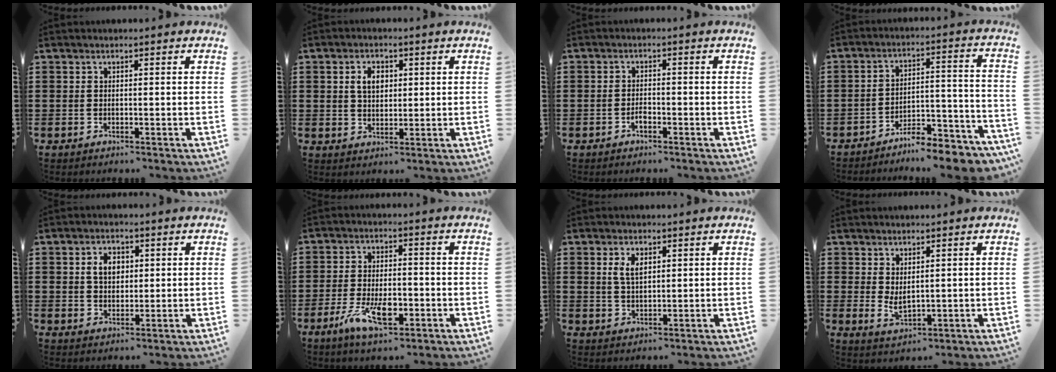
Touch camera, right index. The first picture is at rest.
{"total": 3.8, "force": [0.9, 2.6, 2.6], "torque": [-0.060, 0.013, 0.014]}
{"total": 1.5, "force": [-1.0, 0.6, 1.0], "torque": [-0.022, 0.000, -0.018]}
{"total": 7.1, "force": [-6.9, 0.5, 1.5], "torque": [-0.016, 0.016, -0.134]}
{"total": 3.8, "force": [0.9, 2.7, 2.5], "torque": [-0.058, 0.014, 0.013]}
{"total": 8.0, "force": [-3.2, 3.4, 6.5], "torque": [-0.136, -0.004, -0.057]}
{"total": 3.4, "force": [1.3, 1.6, 2.7], "torque": [-0.059, 0.007, 0.022]}
{"total": 2.7, "force": [1.0, 1.3, 2.1], "torque": [-0.050, -0.002, 0.018]}